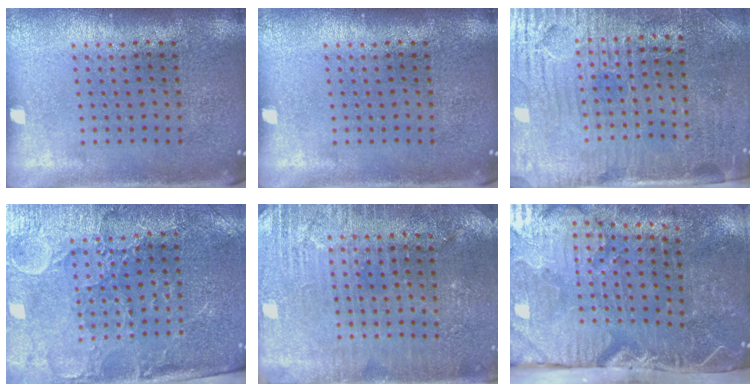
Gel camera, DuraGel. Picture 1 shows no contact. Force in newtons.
{"total": 0.0}
{"total": 3.6, "press": 3.2, "slide": 1.5}
{"total": 3.3, "press": 3.1, "slide": 1.1}
{"total": 2.9, "press": 2.9, "slide": 0.4}
{"total": 5.4, "press": 4.4, "slide": 3.0}